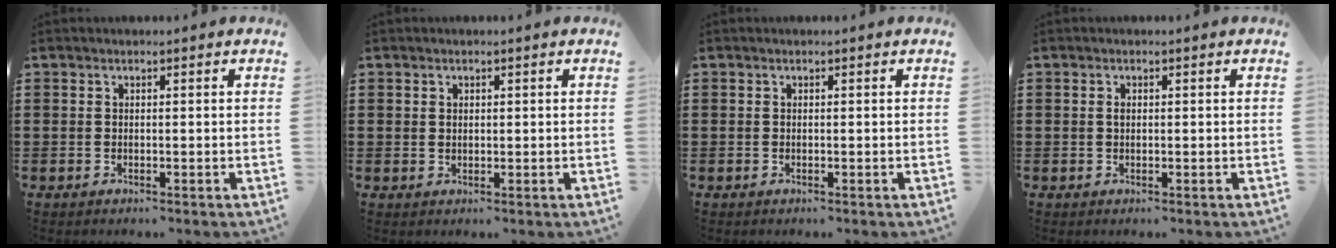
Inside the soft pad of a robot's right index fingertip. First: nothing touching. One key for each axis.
{"total": 0.9, "fx": 0.6, "fy": 0.7, "fz": 0.2, "tx": -0.006, "ty": 0.003, "tz": 0.011}
{"total": 0.0}
{"total": 0.8, "fx": 0.1, "fy": 0.4, "fz": 0.7, "tx": -0.015, "ty": 0.000, "tz": 0.002}